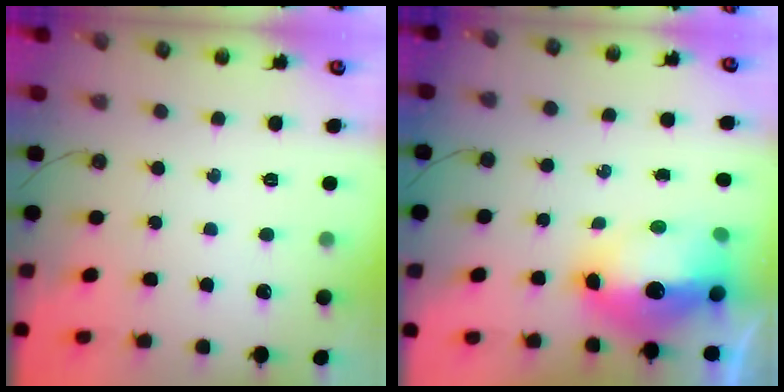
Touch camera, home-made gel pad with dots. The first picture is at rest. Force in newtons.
{"total": 16.2, "press": 15.9, "slide": 3.2}